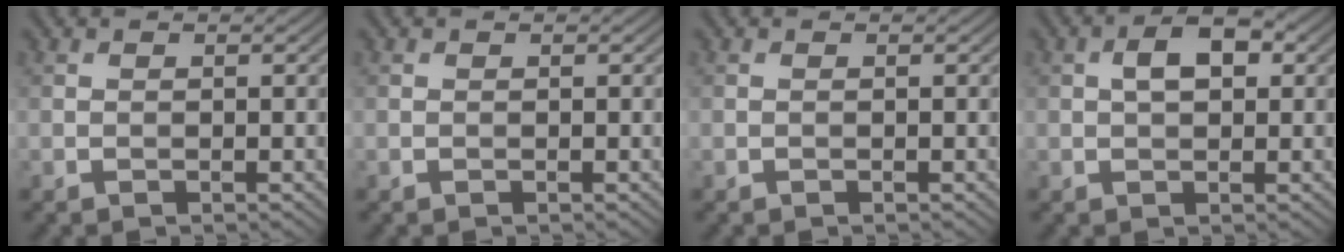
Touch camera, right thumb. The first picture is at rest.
{"total": 0.0}
{"total": 0.0}
{"total": 4.3, "force": [1.0, 2.4, 3.5], "torque": [-0.063, 0.009, 0.013]}